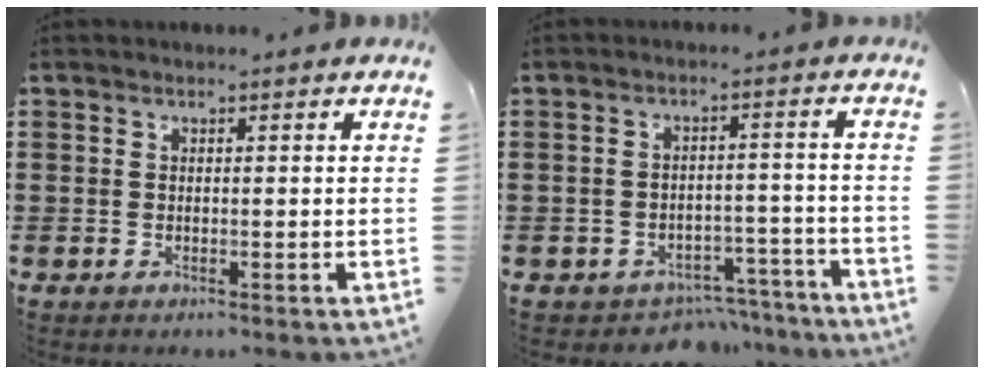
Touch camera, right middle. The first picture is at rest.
{"total": 4.3, "force": [-4.1, 1.0, 0.2], "torque": [-0.009, 0.007, -0.085]}